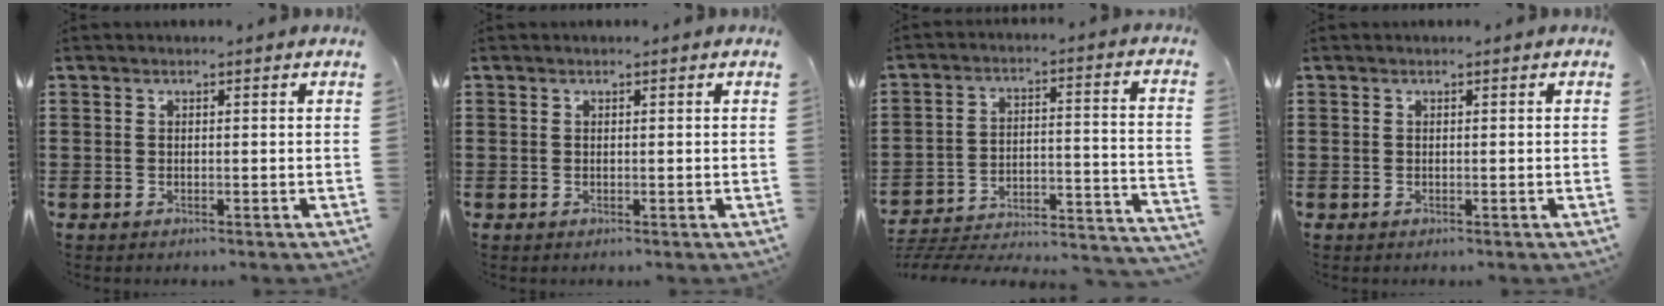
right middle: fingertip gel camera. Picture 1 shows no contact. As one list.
[{"total": 0.0}, {"total": 3.4, "force": [-3.0, 1.0, 1.3], "torque": [-0.030, -0.013, -0.068]}, {"total": 0.0}]